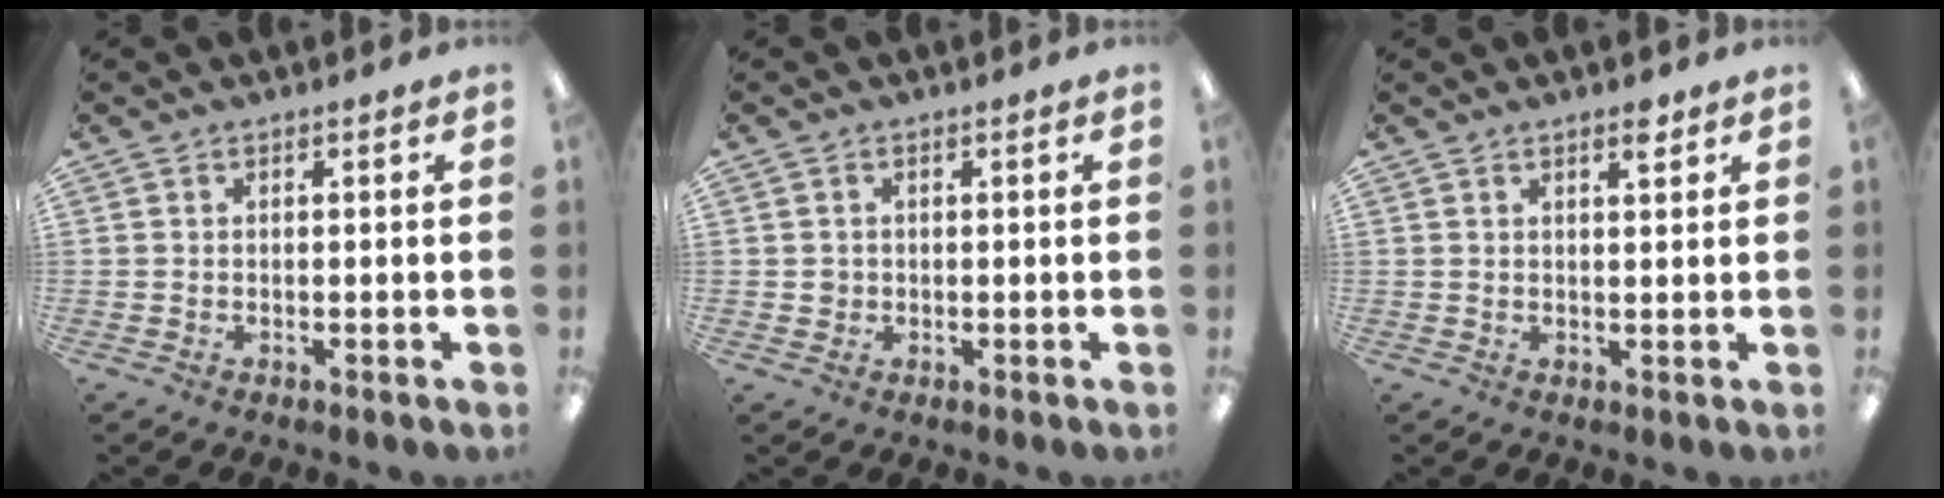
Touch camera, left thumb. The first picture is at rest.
{"total": 1.4, "force": [0.1, 1.4, 0.3], "torque": [-0.007, 0.006, 0.000]}
{"total": 2.7, "force": [2.1, 0.7, 1.5], "torque": [-0.017, -0.005, 0.033]}